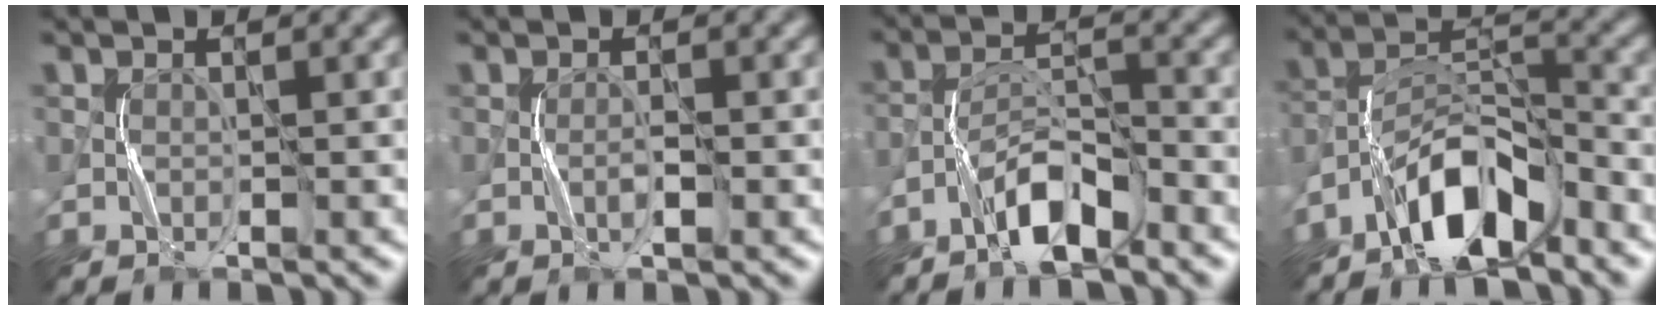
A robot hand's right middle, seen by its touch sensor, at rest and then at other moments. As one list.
[{"total": 1.1, "force": [-0.5, 0.1, 1.0], "torque": [-0.021, 0.003, -0.009]}, {"total": 4.7, "force": [-3.3, 1.3, 3.0], "torque": [-0.052, 0.013, -0.065]}, {"total": 7.4, "force": [-5.4, 2.4, 4.5], "torque": [-0.079, 0.009, -0.102]}]